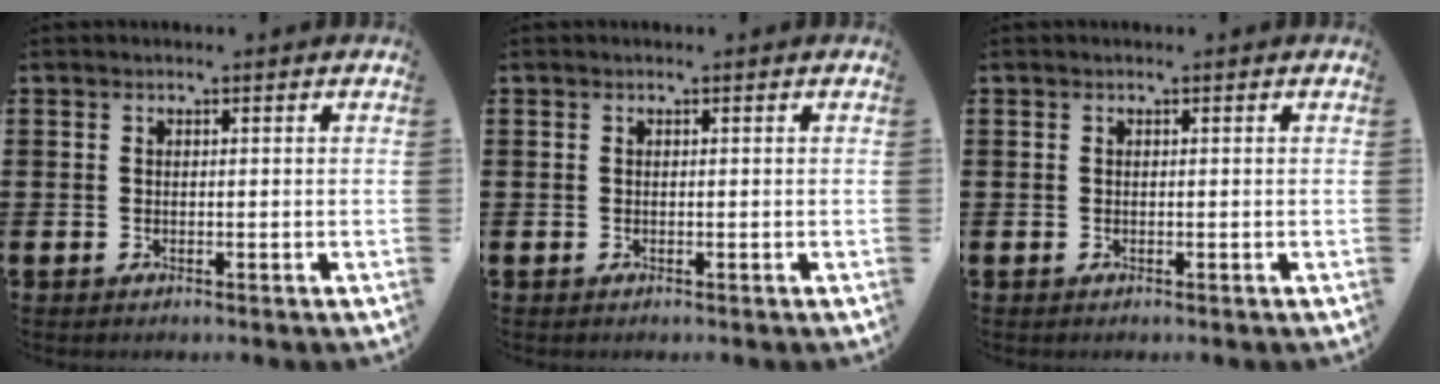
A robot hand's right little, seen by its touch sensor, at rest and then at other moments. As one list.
[{"total": 0.0}, {"total": 0.0}]